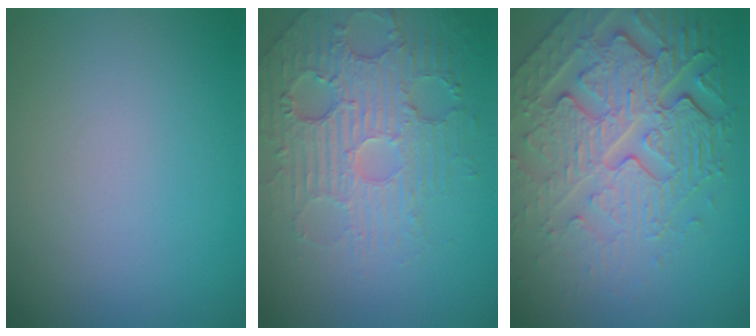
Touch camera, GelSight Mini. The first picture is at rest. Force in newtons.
{"total": 4.8, "press": 4.3, "slide": 2.2}
{"total": 8.4, "press": 5.9, "slide": 6.0}